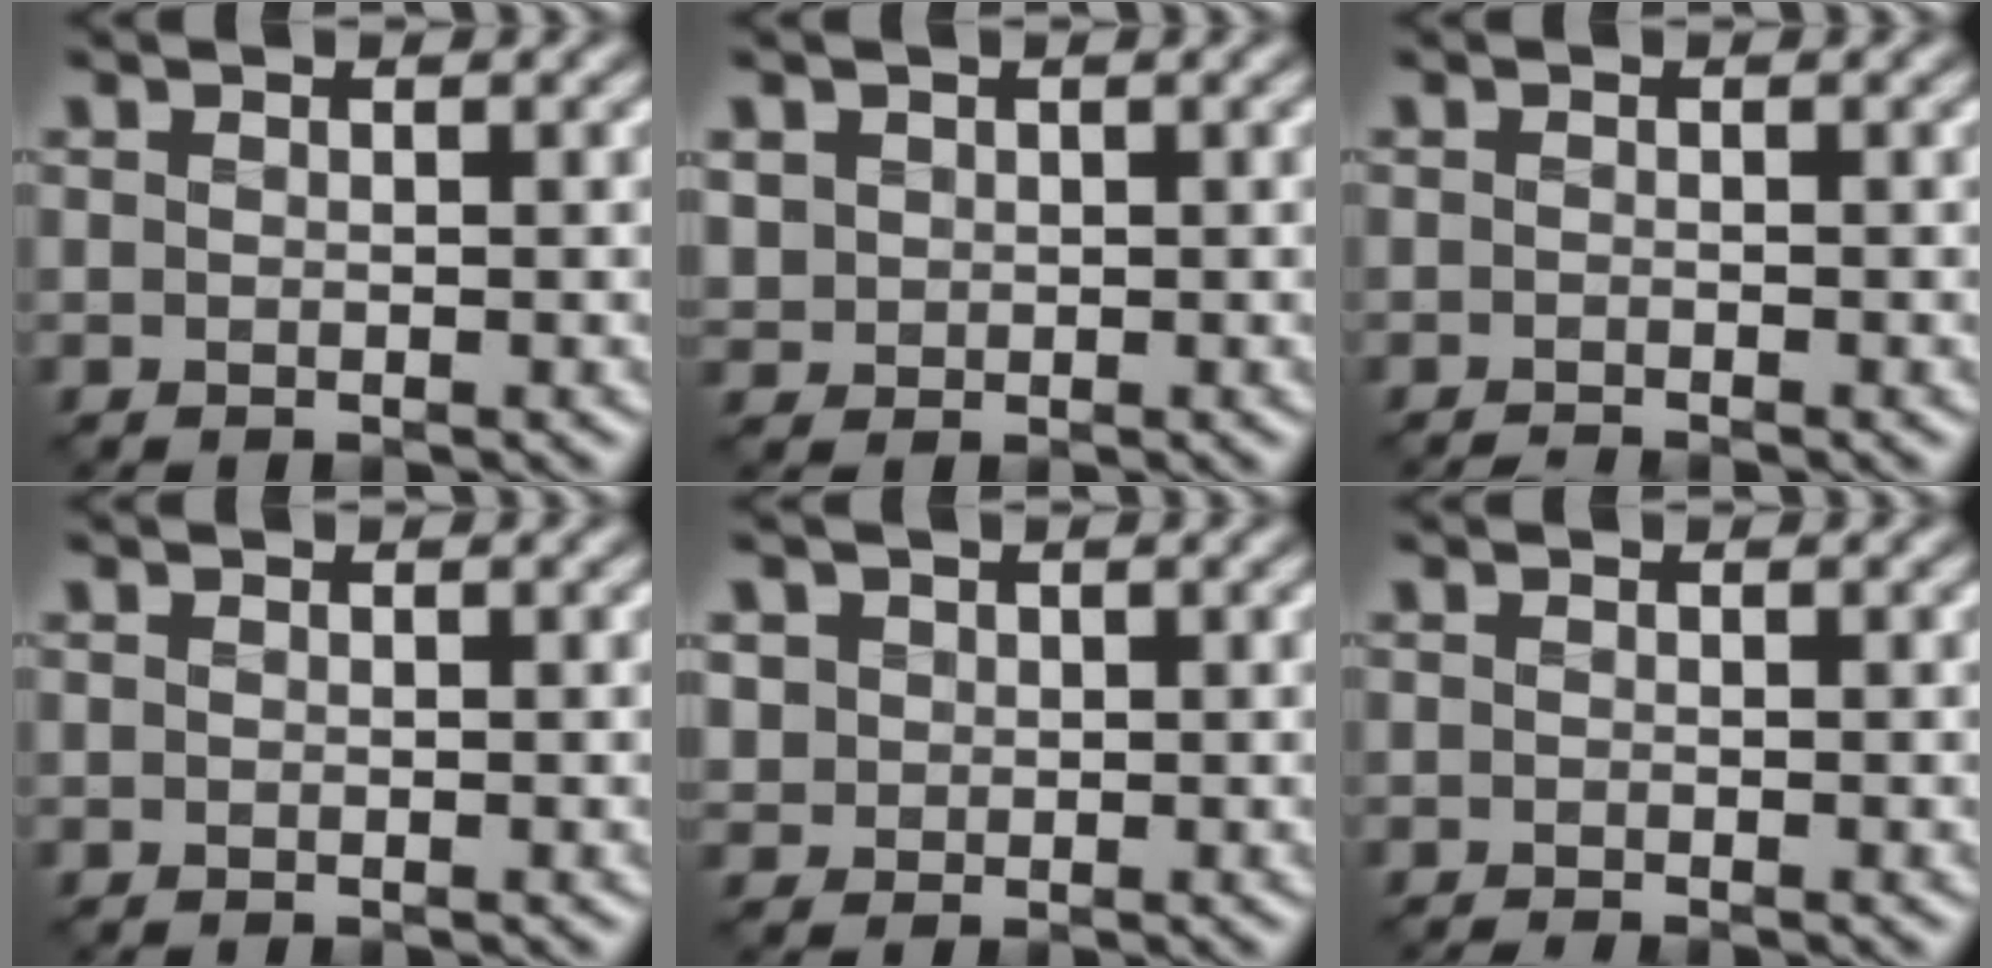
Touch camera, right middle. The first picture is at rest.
{"total": 1.6, "force": [0.5, 1.5, 0.4], "torque": [-0.018, -0.002, 0.014]}
{"total": 0.7, "force": [-0.7, -0.3, 0.0], "torque": [-0.002, 0.000, -0.015]}
{"total": 0.0}
{"total": 2.1, "force": [0.7, 1.9, 0.6], "torque": [-0.028, 0.004, 0.029]}
{"total": 0.6, "force": [-0.6, -0.3, 0.0], "torque": [-0.003, -0.003, -0.013]}